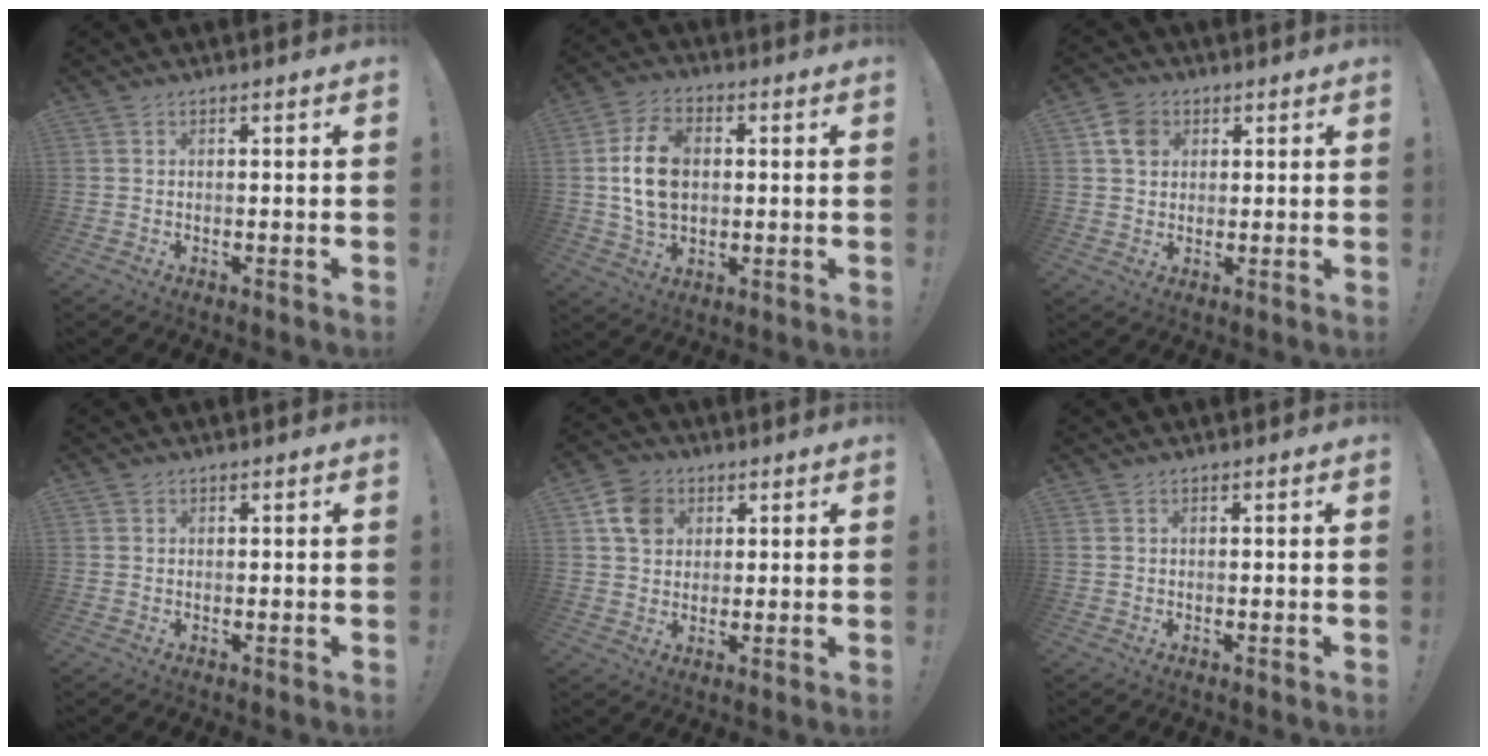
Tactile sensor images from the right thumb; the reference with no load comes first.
{"total": 13.1, "force": [1.0, 9.3, 9.2], "torque": [-0.156, 0.004, 0.019]}
{"total": 6.6, "force": [2.7, 5.2, 3.1], "torque": [-0.052, 0.001, 0.055]}
{"total": 0.7, "force": [0.4, 0.5, -0.1], "torque": [0.005, -0.001, 0.007]}
{"total": 9.1, "force": [3.6, 7.3, 4.1], "torque": [-0.059, -0.005, 0.073]}
{"total": 0.0}